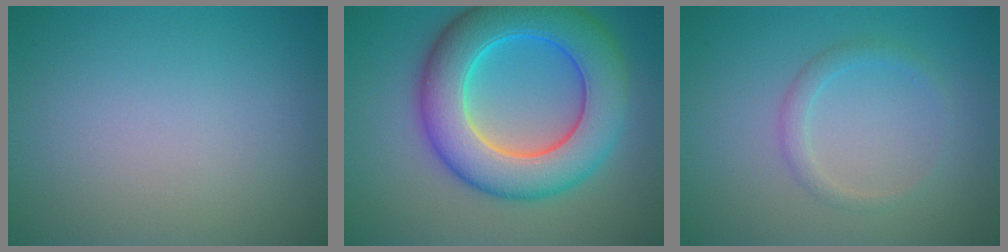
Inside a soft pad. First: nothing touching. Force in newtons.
{"total": 10.5, "press": 10.5, "slide": 0.0}
{"total": 1.5, "press": 1.5, "slide": 0.0}